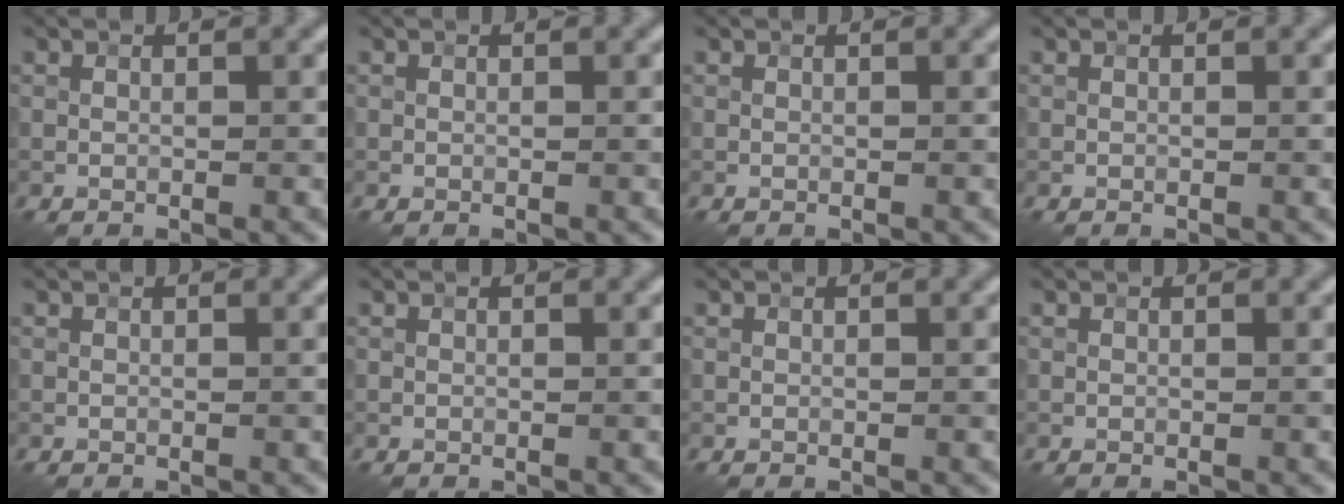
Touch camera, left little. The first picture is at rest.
{"total": 0.0}
{"total": 0.0}
{"total": 0.0}
{"total": 0.0}
{"total": 0.0}
{"total": 0.0}
{"total": 0.0}